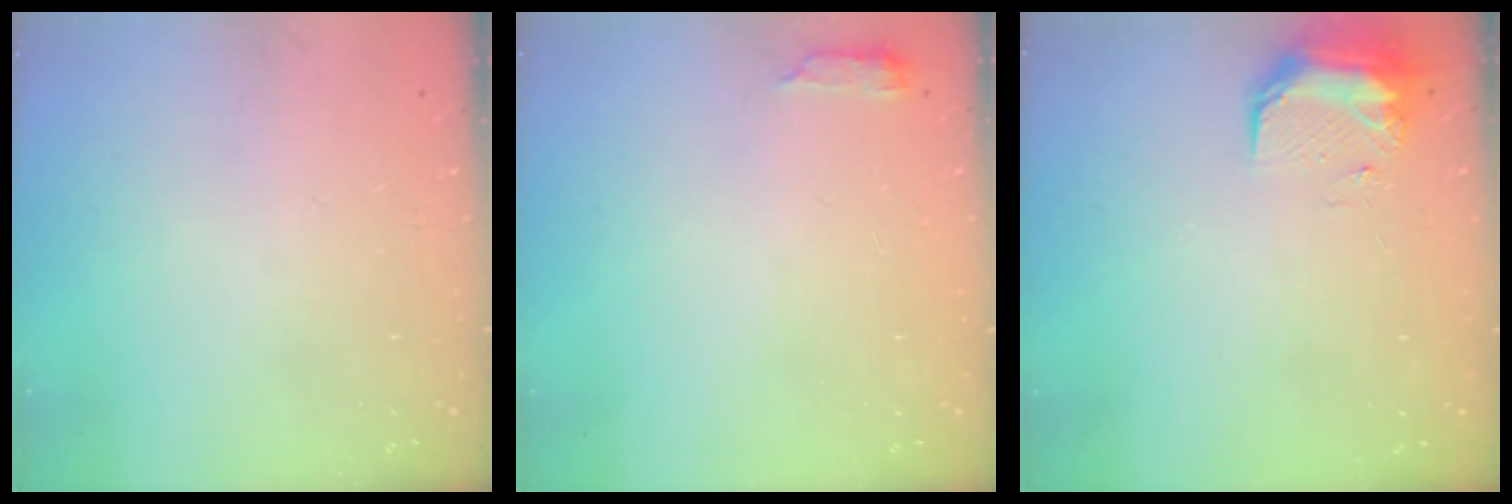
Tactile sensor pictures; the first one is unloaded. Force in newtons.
{"total": 2.6, "press": 2.6, "slide": 0.5}
{"total": 8.8, "press": 8.7, "slide": 1.2}